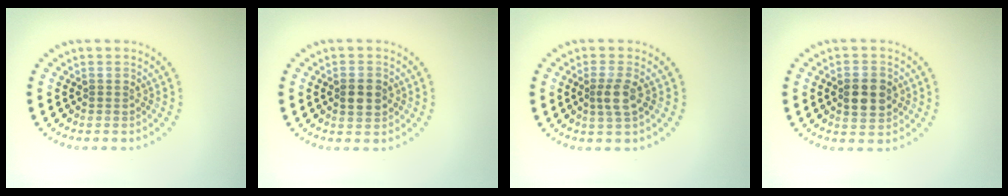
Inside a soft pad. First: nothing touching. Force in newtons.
{"total": 2.7, "press": 2.7, "slide": 0.0}
{"total": 1.9, "press": 1.7, "slide": 0.9}
{"total": 3.7, "press": 3.7, "slide": 0.1}